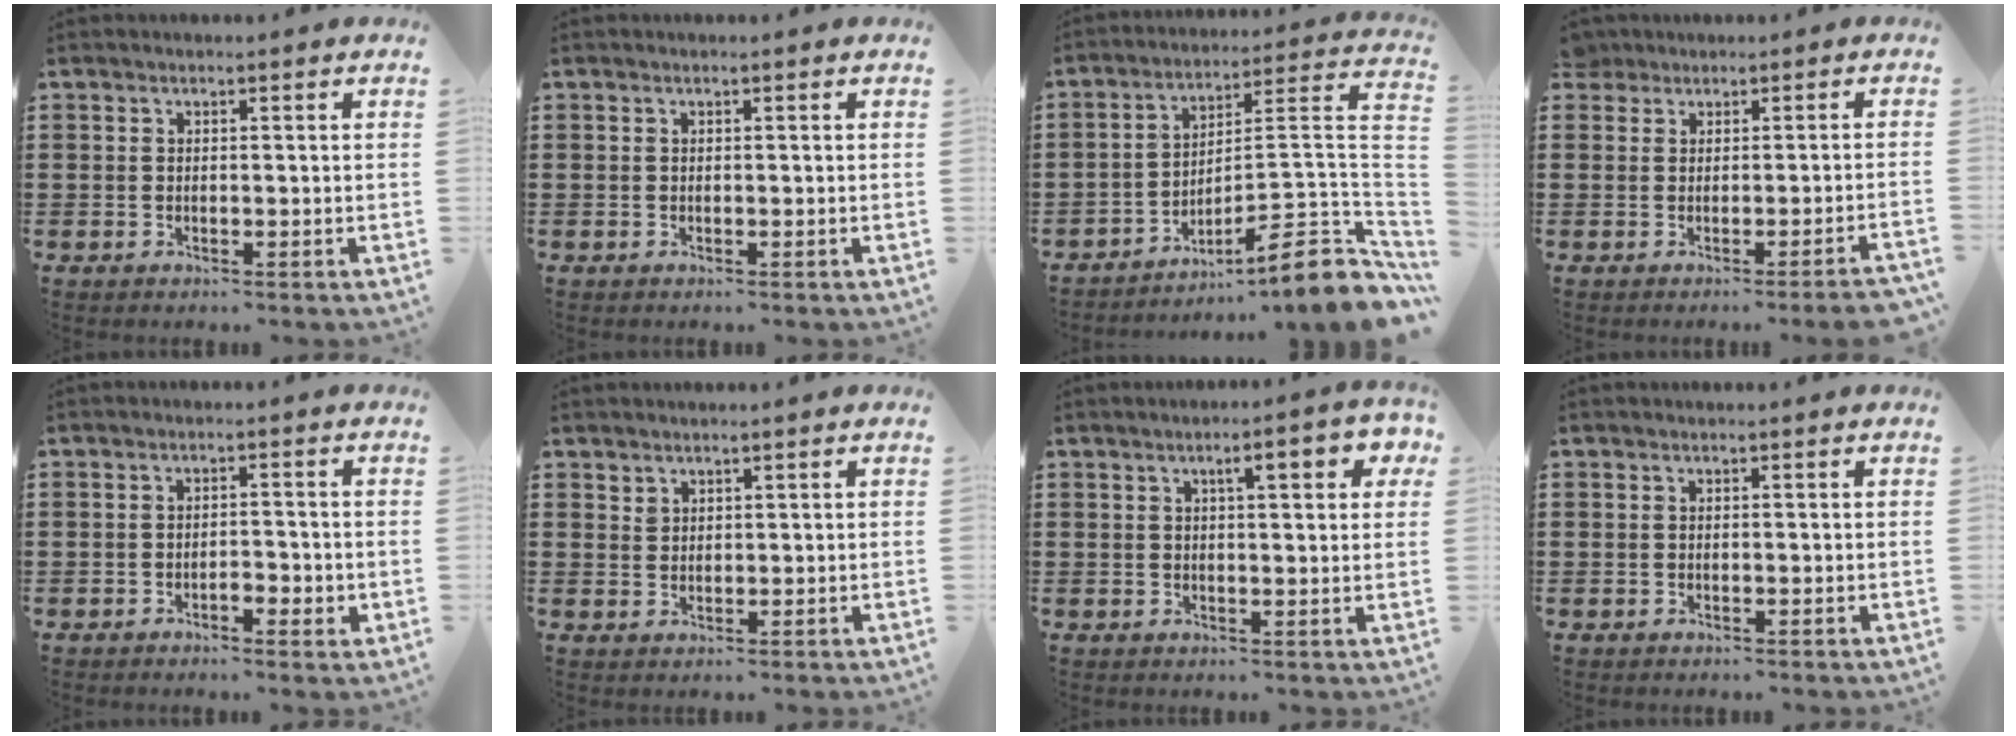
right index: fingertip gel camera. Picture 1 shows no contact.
{"total": 0.0}
{"total": 9.0, "force": [-6.1, 0.3, 6.6], "torque": [-0.091, -0.013, -0.125]}
{"total": 1.0, "force": [-0.1, 0.4, 1.0], "torque": [-0.022, 0.002, 0.000]}
{"total": 2.8, "force": [-1.3, 1.2, 2.1], "torque": [-0.038, 0.005, -0.025]}
{"total": 1.7, "force": [1.4, 0.9, 0.1], "torque": [-0.004, 0.002, 0.028]}
{"total": 4.8, "force": [1.9, 1.2, 4.2], "torque": [-0.063, -0.003, 0.024]}
{"total": 0.0}